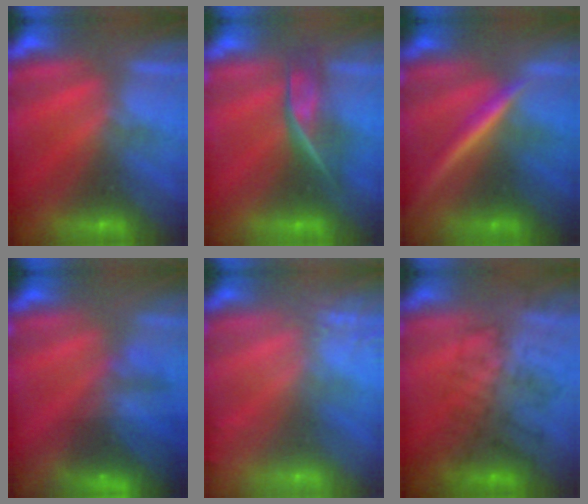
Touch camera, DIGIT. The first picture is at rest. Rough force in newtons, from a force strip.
{"total": 2.4}
{"total": 4.8}
{"total": 7.1}
{"total": 2.4}
{"total": 4.5}